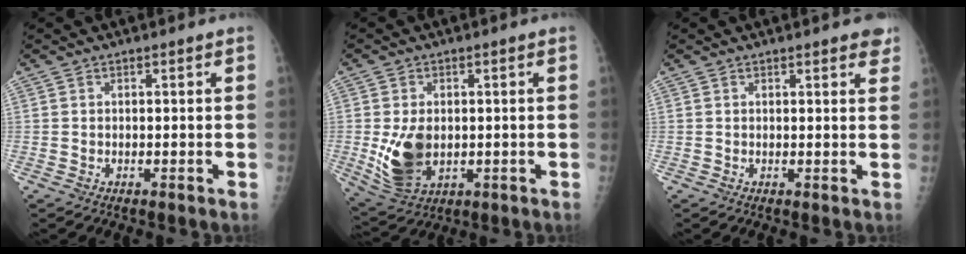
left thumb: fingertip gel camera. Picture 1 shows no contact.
{"total": 9.4, "force": [-0.9, 6.3, 7.0], "torque": [-0.120, -0.007, 0.002]}
{"total": 3.1, "force": [2.3, 1.0, 1.9], "torque": [-0.007, -0.002, 0.022]}